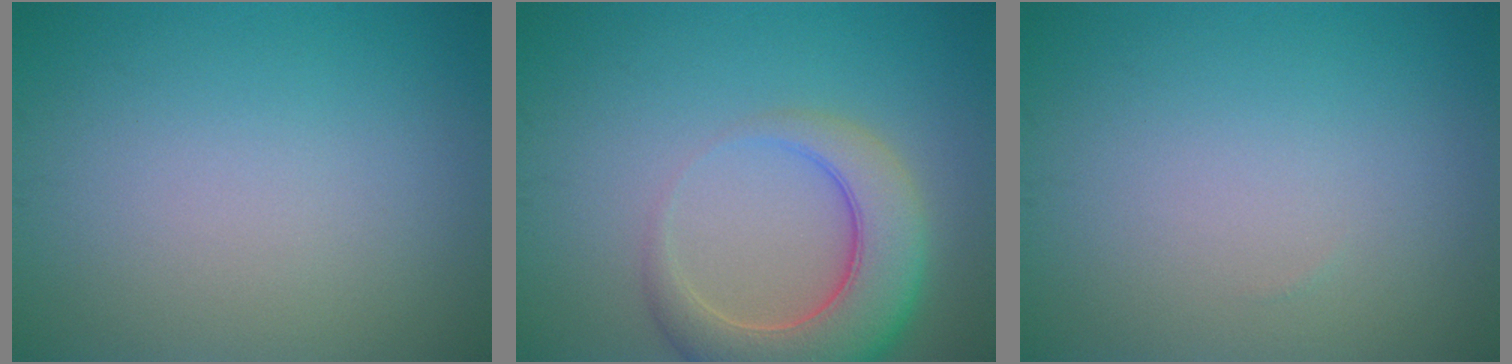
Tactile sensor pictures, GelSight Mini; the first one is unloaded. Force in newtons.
{"total": 6.8, "press": 6.8, "slide": 0.7}
{"total": 0.0}